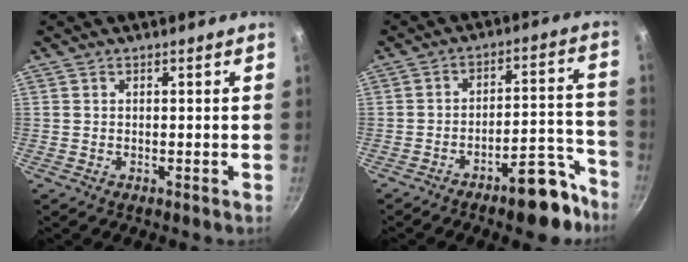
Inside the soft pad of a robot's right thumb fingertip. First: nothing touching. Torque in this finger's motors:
{"motor_torque": [1.98, 0.68, 1.10, -1.09, 0.09]}